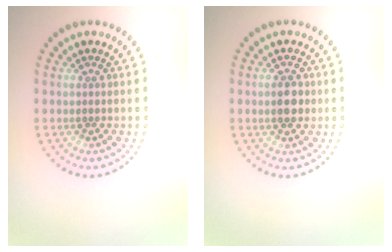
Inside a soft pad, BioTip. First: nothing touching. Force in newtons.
{"total": 2.6, "press": 2.6, "slide": 0.0}